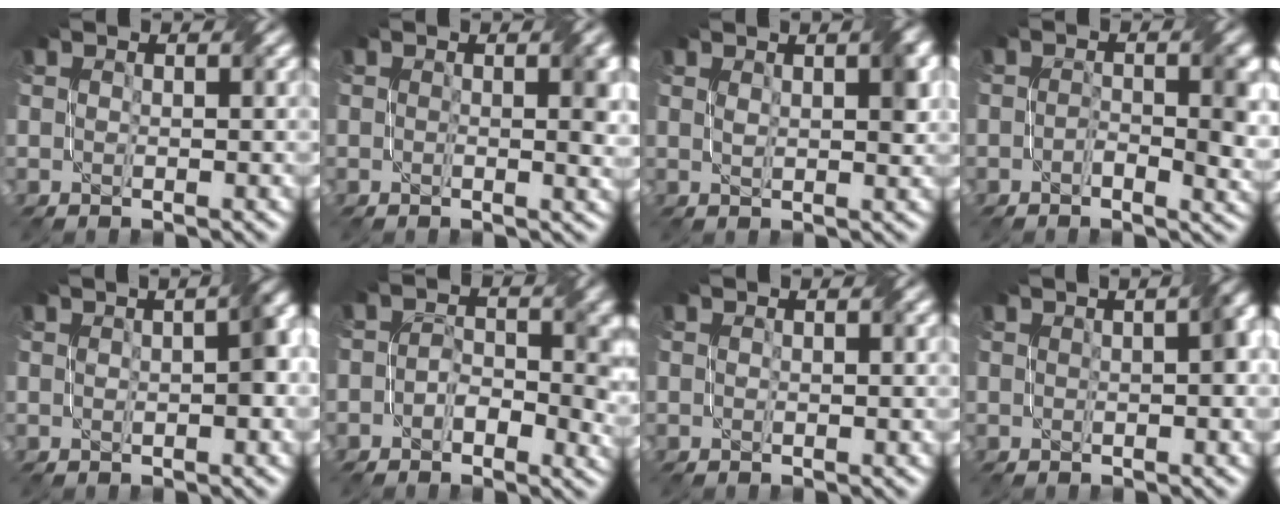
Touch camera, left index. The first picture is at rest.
{"total": 2.6, "force": [0.3, 0.9, 2.4], "torque": [-0.030, -0.001, 0.004]}
{"total": 2.7, "force": [1.1, 0.8, 2.4], "torque": [-0.037, 0.007, 0.021]}
{"total": 3.7, "force": [-0.4, 1.6, 3.3], "torque": [-0.049, -0.003, -0.008]}
{"total": 3.4, "force": [0.2, 1.2, 3.1], "torque": [-0.039, 0.012, 0.007]}
{"total": 4.6, "force": [-0.6, 2.8, 3.5], "torque": [-0.046, -0.002, -0.019]}
{"total": 0.0}
{"total": 2.8, "force": [0.3, 0.7, 2.7], "torque": [-0.032, 0.013, 0.007]}